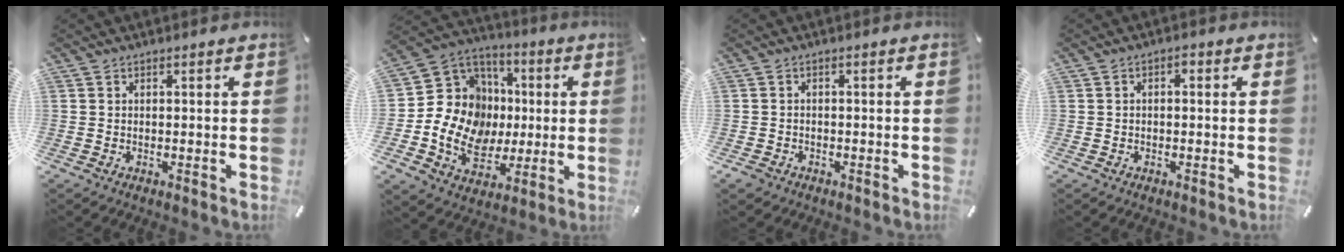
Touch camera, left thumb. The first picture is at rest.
{"total": 14.8, "force": [-1.8, 13.5, 5.9], "torque": [-0.127, -0.004, -0.019]}
{"total": 1.8, "force": [-1.1, 1.3, 0.2], "torque": [-0.002, 0.007, -0.024]}
{"total": 1.1, "force": [-0.4, 0.6, 0.8], "torque": [-0.018, 0.008, -0.010]}